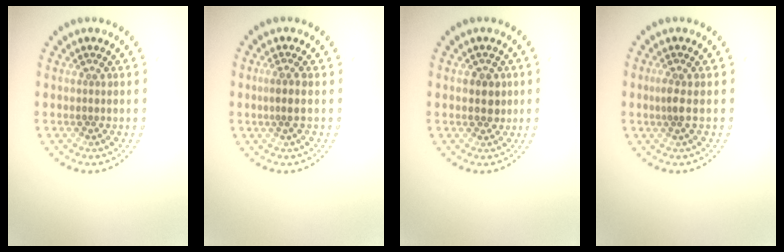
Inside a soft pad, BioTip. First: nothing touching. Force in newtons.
{"total": 1.1, "press": 0.8, "slide": 0.7}
{"total": 1.7, "press": 1.7, "slide": 0.5}
{"total": 1.4, "press": 1.0, "slide": 1.0}